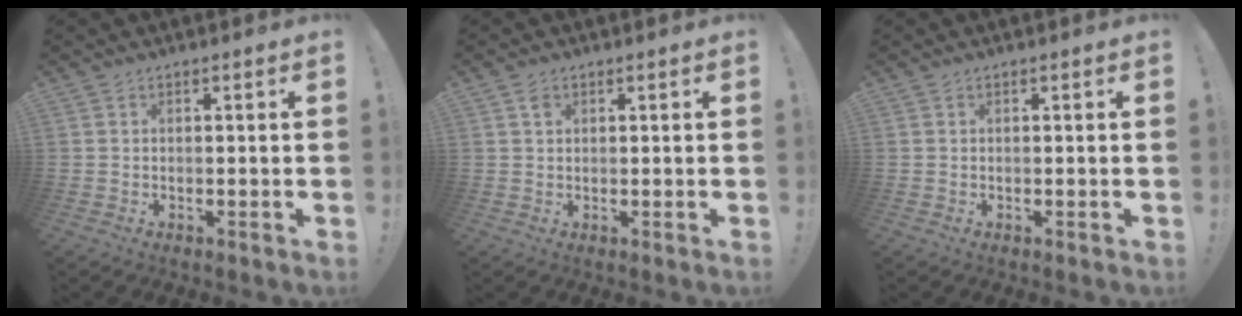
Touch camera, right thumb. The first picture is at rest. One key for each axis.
{"total": 1.6, "fx": 0.9, "fy": 1.1, "fz": 0.7, "tx": 0.000, "ty": -0.005, "tz": 0.013}
{"total": 0.0}